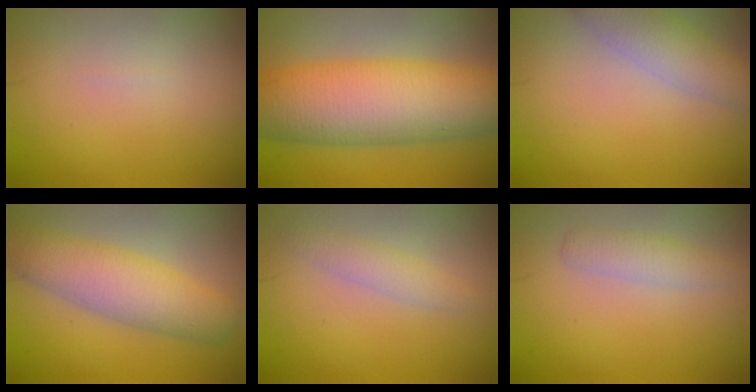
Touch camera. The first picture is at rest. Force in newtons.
{"total": 11.4, "press": 11.4, "slide": 0.1}
{"total": 3.5, "press": 3.5, "slide": 0.3}
{"total": 5.8, "press": 5.8, "slide": 0.1}
{"total": 1.7, "press": 1.7, "slide": 0.1}
{"total": 1.8, "press": 1.8, "slide": 0.0}